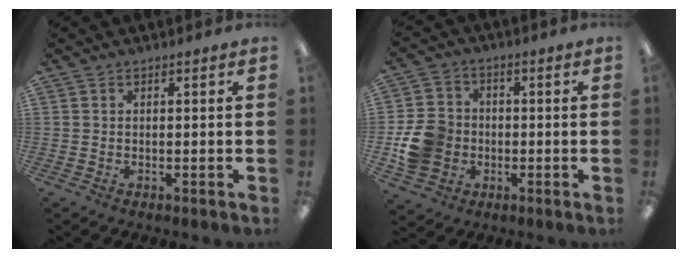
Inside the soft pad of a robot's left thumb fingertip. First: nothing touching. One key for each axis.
{"total": 10.7, "fx": -1.7, "fy": 9.5, "fz": 4.6, "tx": -0.088, "ty": 0.021, "tz": -0.025}